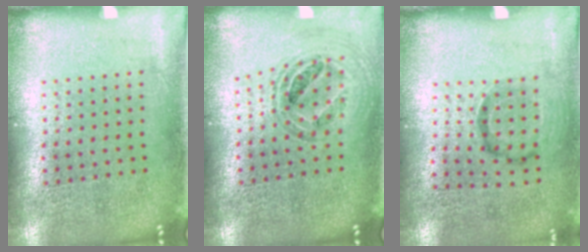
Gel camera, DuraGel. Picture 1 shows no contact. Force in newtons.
{"total": 0.9, "press": 0.9, "slide": 0.1}
{"total": 1.0, "press": 0.6, "slide": 0.8}